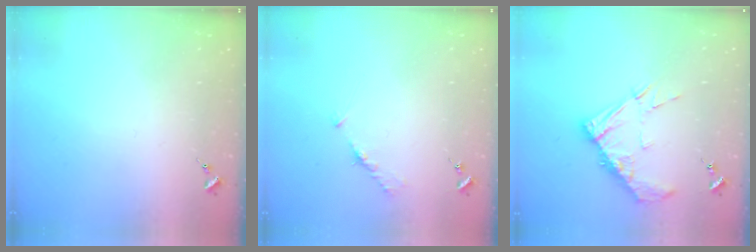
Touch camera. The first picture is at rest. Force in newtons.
{"total": 4.3, "press": 4.2, "slide": 0.5}
{"total": 12.4, "press": 12.3, "slide": 1.0}